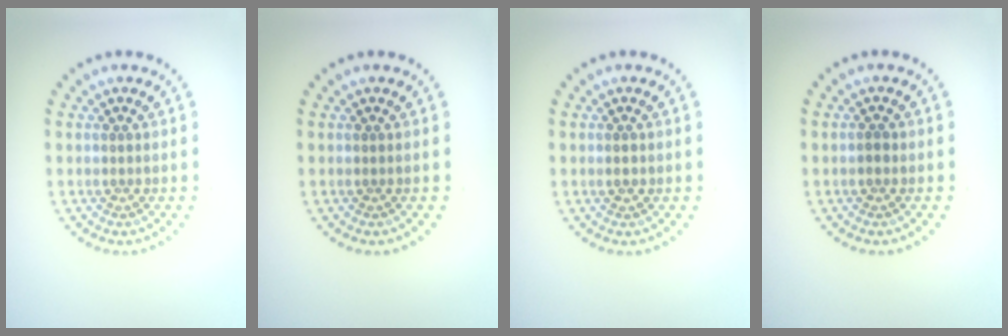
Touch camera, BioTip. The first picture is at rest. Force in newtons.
{"total": 0.0}
{"total": 1.1, "press": 1.0, "slide": 0.1}
{"total": 0.7, "press": 0.7, "slide": 0.1}